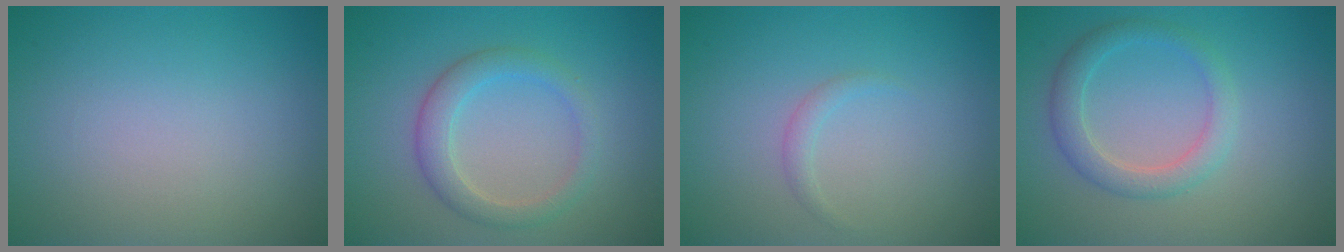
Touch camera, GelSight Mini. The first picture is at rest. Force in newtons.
{"total": 2.9, "press": 2.9, "slide": 0.2}
{"total": 0.9, "press": 0.9, "slide": 0.0}
{"total": 2.8, "press": 2.8, "slide": 0.1}